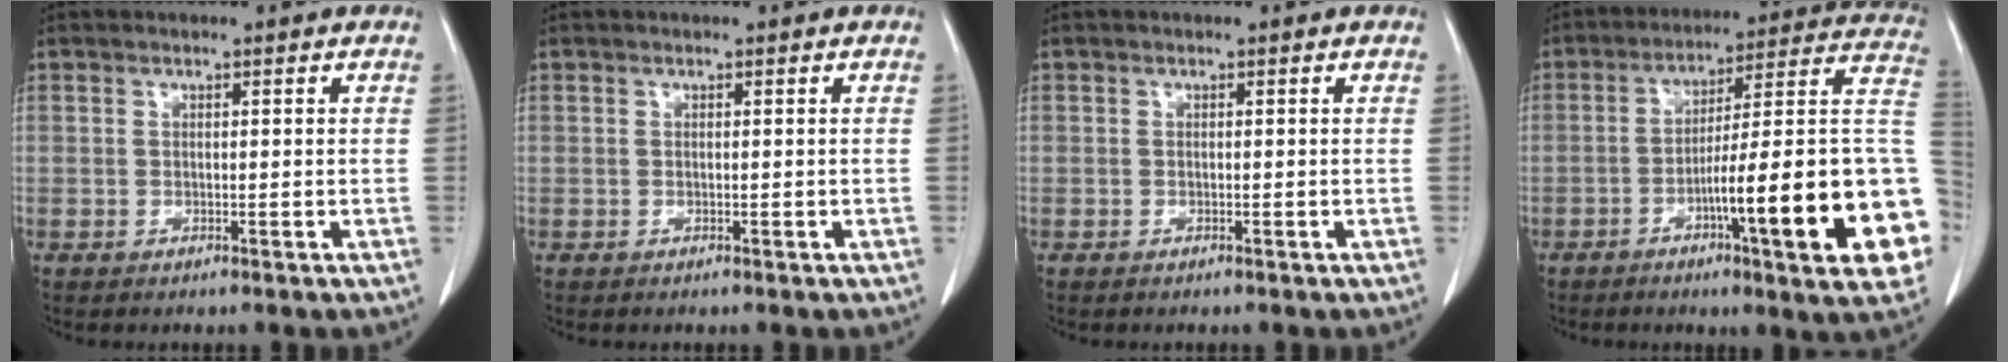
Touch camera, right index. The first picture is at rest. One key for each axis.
{"total": 0.0}
{"total": 0.0}
{"total": 23.7, "fx": -6.6, "fy": 1.4, "fz": 22.7, "tx": -0.220, "ty": 0.014, "tz": -0.094}